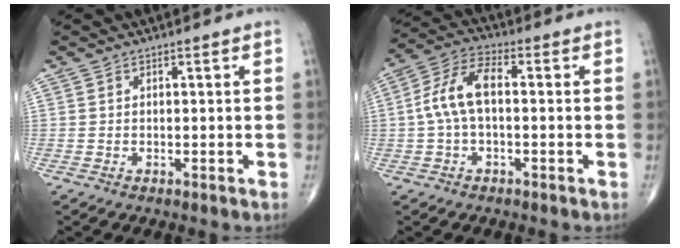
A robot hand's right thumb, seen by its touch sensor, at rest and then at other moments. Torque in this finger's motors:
{"motor_torque": [0.38, 0.31, 0.84, -0.11, 0.07]}